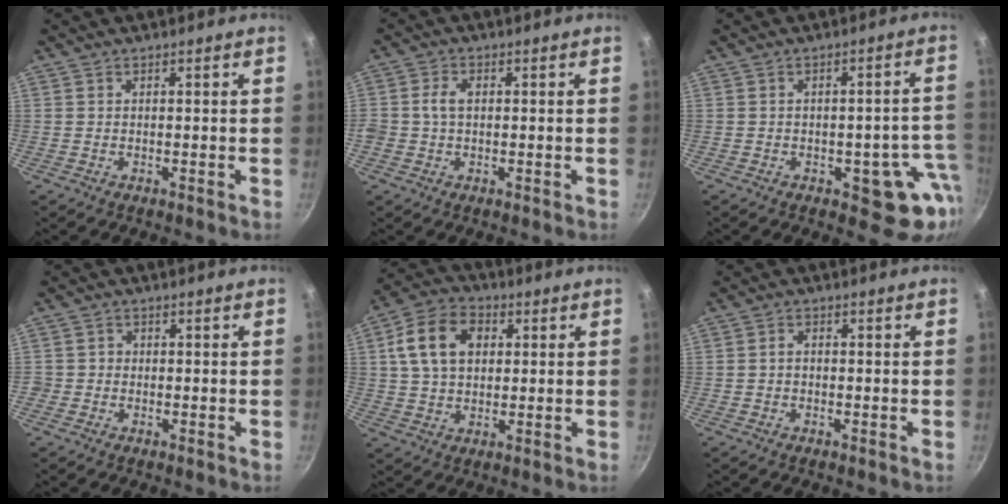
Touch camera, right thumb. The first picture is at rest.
{"total": 3.3, "force": [0.1, 2.4, 2.3], "torque": [-0.037, 0.010, -0.002]}
{"total": 9.6, "force": [-3.2, 5.1, 7.5], "torque": [-0.031, 0.027, -0.035]}
{"total": 1.8, "force": [-0.5, 1.7, 0.3], "torque": [0.004, 0.007, -0.011]}
{"total": 12.5, "force": [3.0, 8.9, 8.2], "torque": [-0.130, 0.011, 0.042]}
{"total": 1.5, "force": [-0.3, 1.1, 0.9], "torque": [-0.015, 0.010, -0.007]}